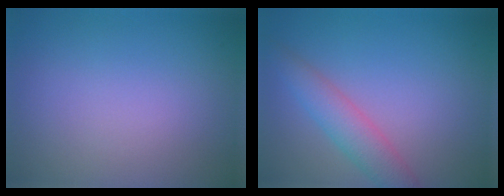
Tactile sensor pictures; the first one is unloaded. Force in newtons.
{"total": 3.4, "press": 3.4, "slide": 0.3}